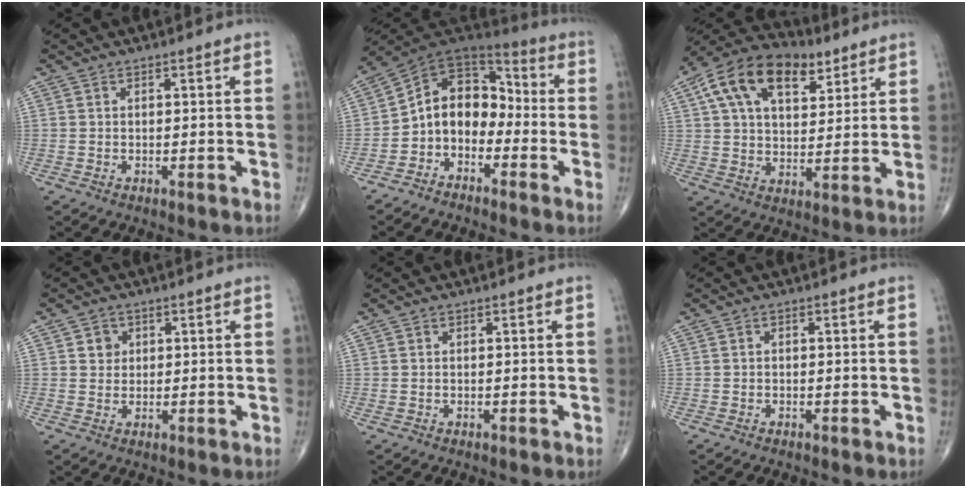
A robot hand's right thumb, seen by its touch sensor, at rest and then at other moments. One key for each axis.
{"total": 11.7, "fx": -3.1, "fy": 8.8, "fz": 7.0, "tx": -0.083, "ty": 0.076, "tz": -0.072}
{"total": 18.2, "fx": 8.4, "fy": 10.3, "fz": 12.4, "tx": -0.193, "ty": 0.000, "tz": 0.141}
{"total": 2.7, "fx": 0.8, "fy": 2.4, "fz": 0.8, "tx": 0.001, "ty": -0.003, "tz": 0.011}
{"total": 0.0}
{"total": 0.5, "fx": -0.2, "fy": 0.4, "fz": 0.2, "tx": 0.000, "ty": 0.002, "tz": -0.006}